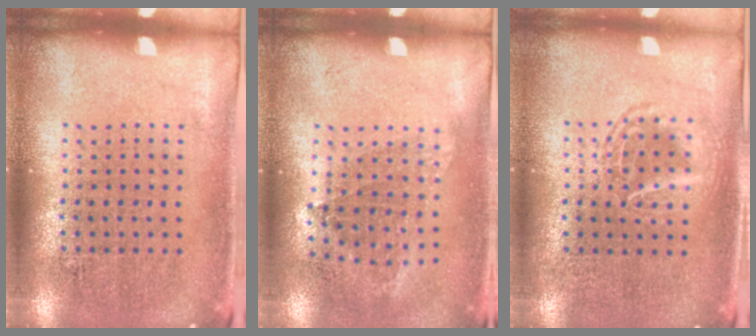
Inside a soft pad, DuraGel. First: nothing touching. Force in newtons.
{"total": 1.0, "press": 0.8, "slide": 0.6}
{"total": 1.2, "press": 1.2, "slide": 0.1}